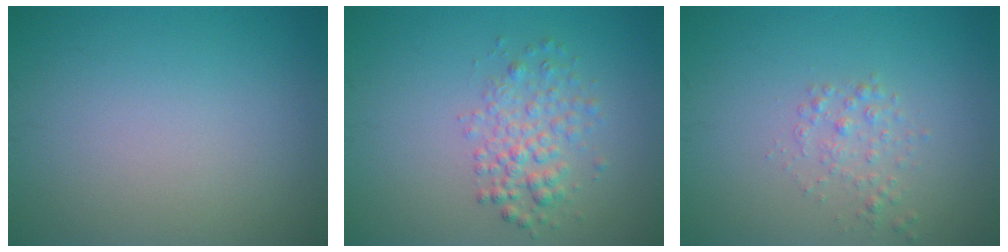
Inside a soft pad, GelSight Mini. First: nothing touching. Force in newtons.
{"total": 2.8, "press": 2.8, "slide": 0.1}
{"total": 1.4, "press": 1.4, "slide": 0.1}